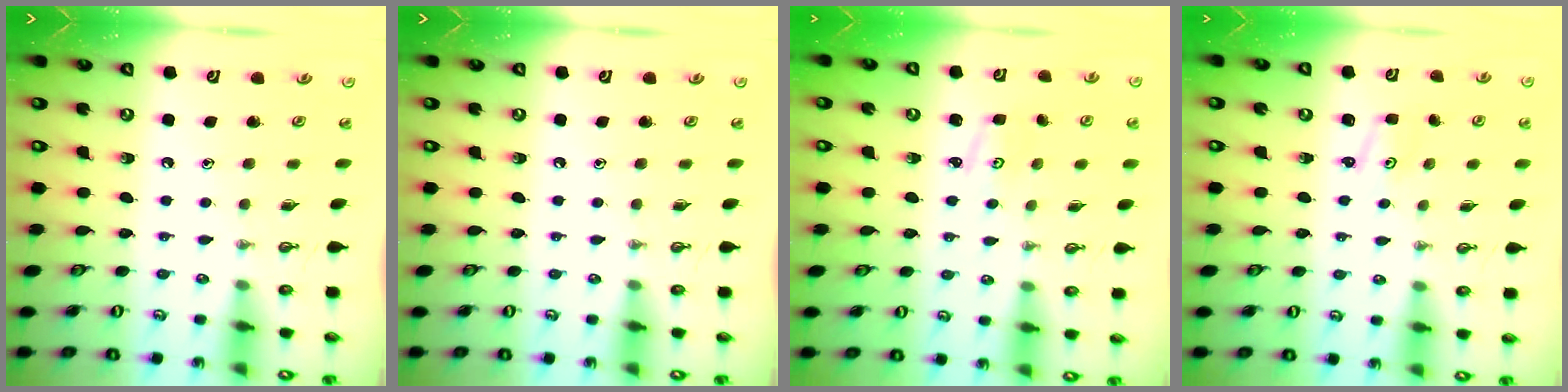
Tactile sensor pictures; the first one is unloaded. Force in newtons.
{"total": 0.0}
{"total": 2.3, "press": 2.2, "slide": 0.4}
{"total": 1.5, "press": 1.4, "slide": 0.2}